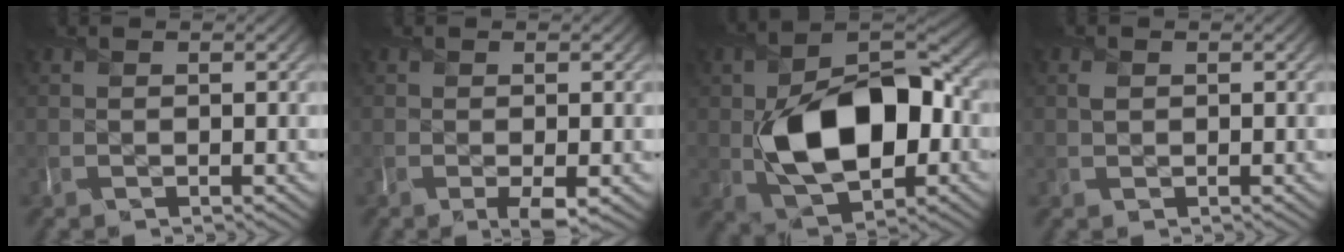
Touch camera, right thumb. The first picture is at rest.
{"total": 2.0, "force": [-0.8, 0.4, 1.8], "torque": [-0.033, -0.008, -0.012]}
{"total": 13.8, "force": [-1.5, 8.5, 10.8], "torque": [-0.169, -0.004, -0.028]}
{"total": 0.7, "force": [0.3, 0.6, 0.3], "torque": [-0.011, -0.001, 0.006]}